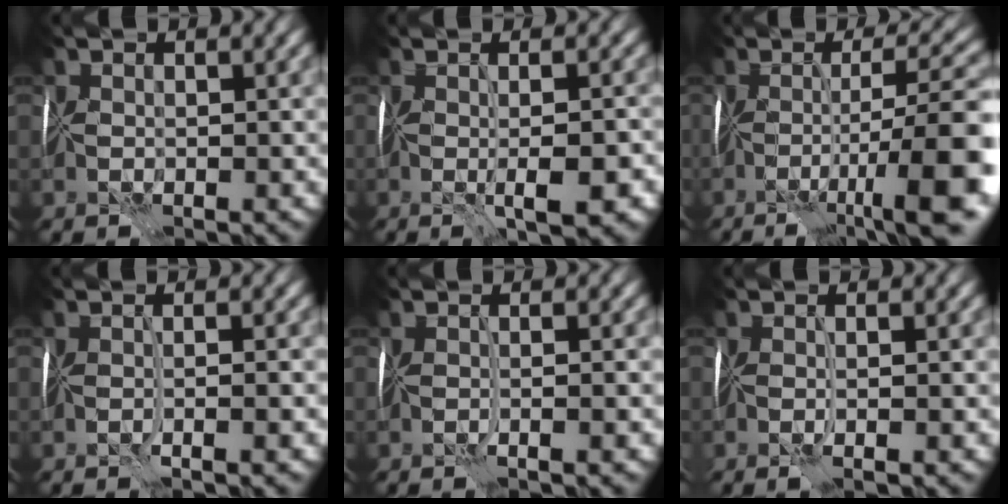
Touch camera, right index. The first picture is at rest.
{"total": 5.1, "force": [-0.9, 1.2, 4.8], "torque": [-0.064, -0.009, -0.008]}
{"total": 11.8, "force": [-3.1, 2.7, 11.1], "torque": [-0.152, -0.001, -0.044]}
{"total": 2.5, "force": [-0.6, 0.4, 2.3], "torque": [-0.028, -0.008, -0.010]}
{"total": 2.1, "force": [-0.4, 0.4, 2.0], "torque": [-0.023, -0.008, -0.006]}
{"total": 2.0, "force": [-0.4, 0.4, 1.9], "torque": [-0.026, -0.009, -0.004]}